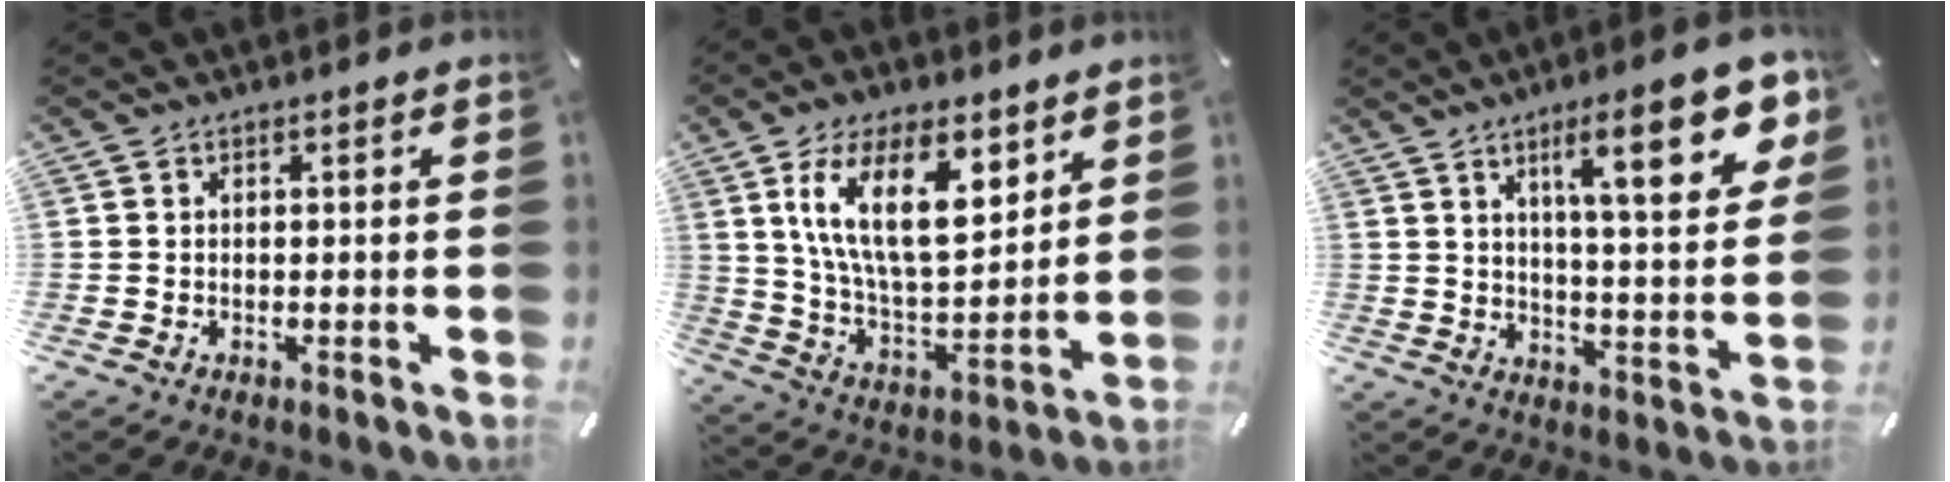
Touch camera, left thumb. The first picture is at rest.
{"total": 18.7, "force": [9.4, 9.0, 13.4], "torque": [-0.260, -0.030, 0.159]}
{"total": 18.1, "force": [8.9, 5.1, 15.0], "torque": [-0.215, -0.036, 0.130]}